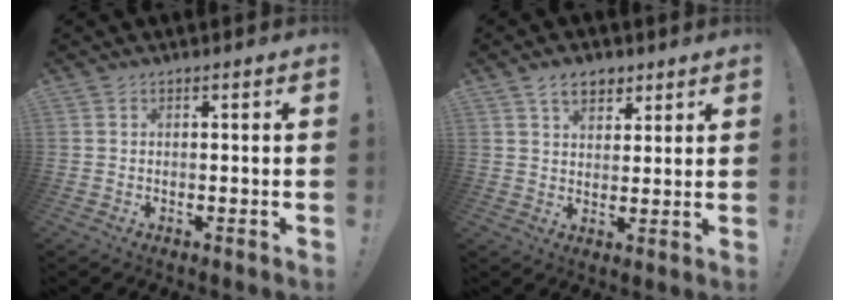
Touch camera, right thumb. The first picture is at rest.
{"total": 6.8, "force": [4.1, 4.3, 3.3], "torque": [-0.052, -0.009, 0.076]}